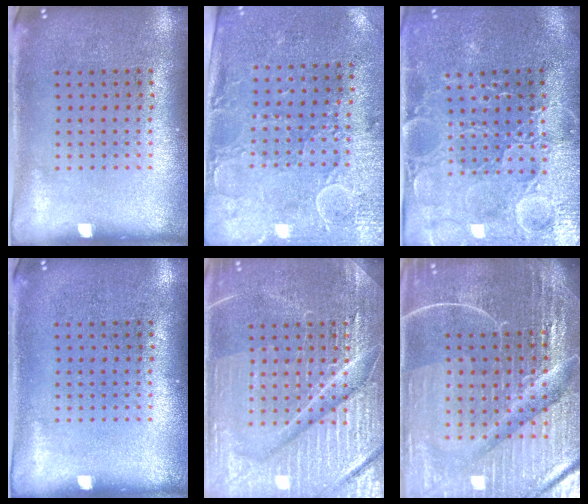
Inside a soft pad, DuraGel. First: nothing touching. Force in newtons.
{"total": 3.0, "press": 2.5, "slide": 1.6}
{"total": 3.6, "press": 3.5, "slide": 1.0}
{"total": 0.0}
{"total": 7.3, "press": 7.3, "slide": 0.9}
{"total": 6.9, "press": 6.1, "slide": 3.3}